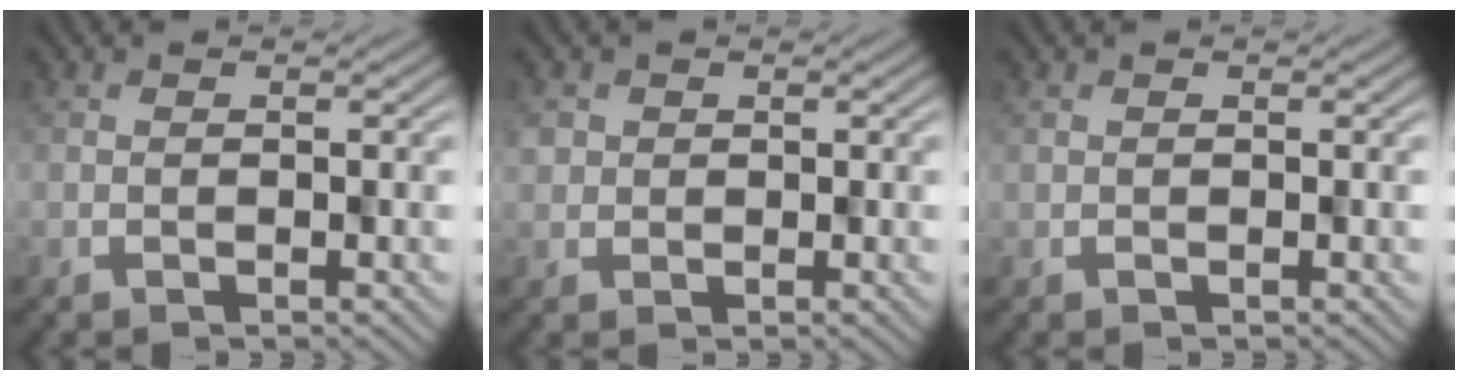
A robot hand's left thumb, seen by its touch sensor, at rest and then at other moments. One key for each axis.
{"total": 1.7, "fx": 0.1, "fy": 1.7, "fz": -0.2, "tx": 0.003, "ty": -0.005, "tz": 0.000}
{"total": 0.0}